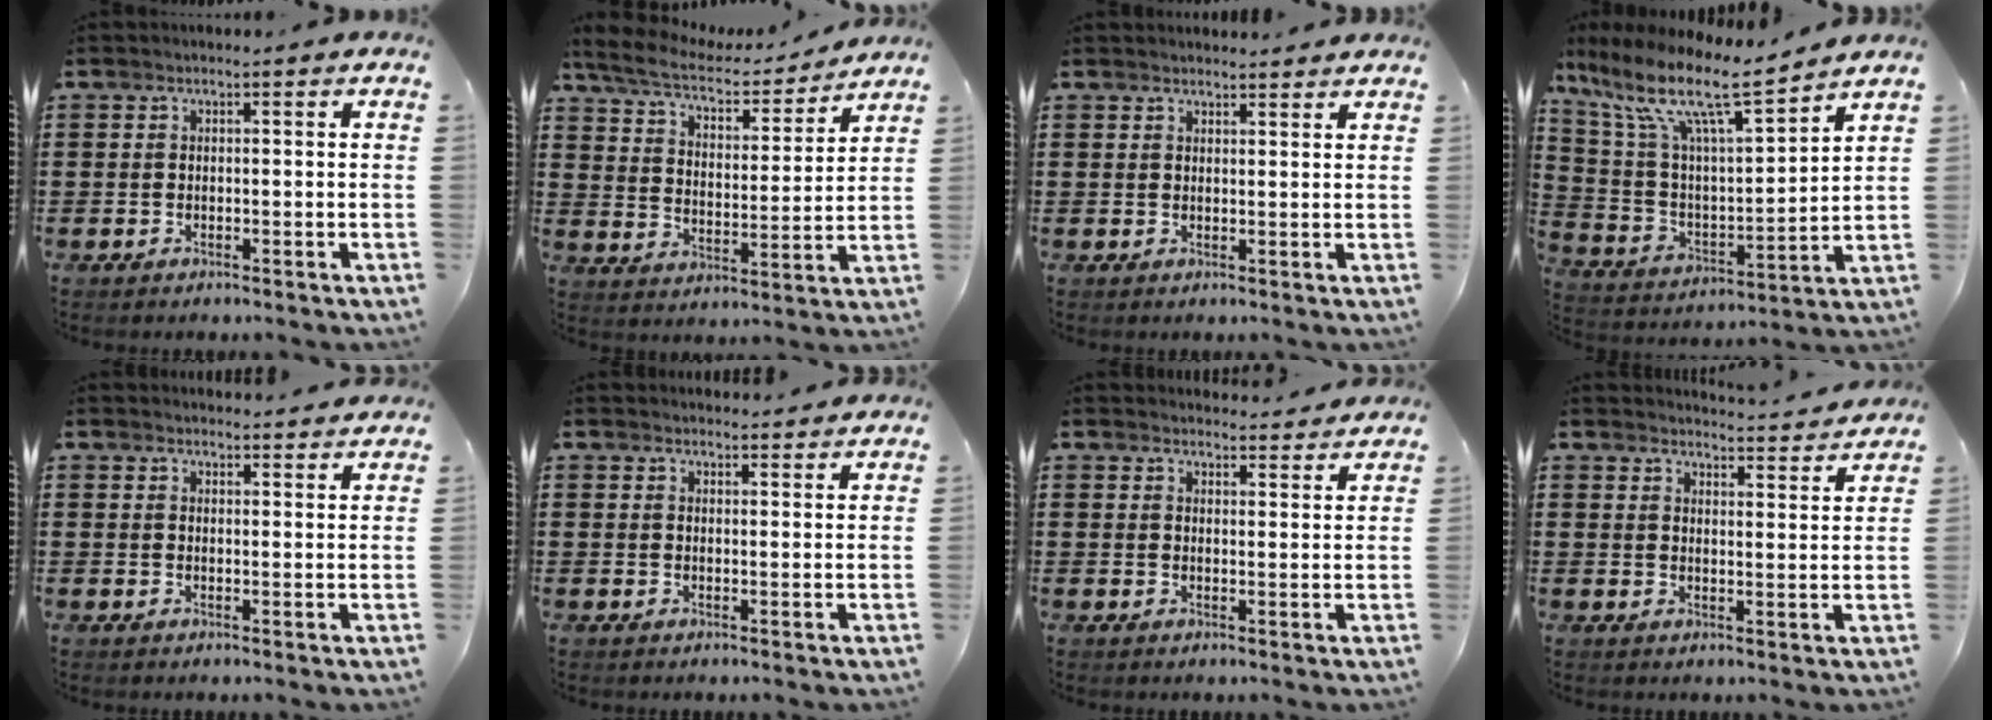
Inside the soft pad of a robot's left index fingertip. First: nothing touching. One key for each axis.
{"total": 6.7, "fx": 5.8, "fy": 1.5, "fz": 2.9, "tx": -0.083, "ty": -0.031, "tz": 0.098}
{"total": 1.8, "fx": 1.8, "fy": 0.2, "fz": 0.1, "tx": -0.004, "ty": 0.001, "tz": 0.035}
{"total": 12.4, "fx": 8.9, "fy": 1.8, "fz": 8.5, "tx": -0.201, "ty": -0.053, "tz": 0.145}
{"total": 2.4, "fx": 2.4, "fy": 0.0, "fz": 0.1, "tx": -0.009, "ty": -0.006, "tz": 0.048}
{"total": 2.4, "fx": 2.4, "fy": 0.1, "fz": 0.0, "tx": -0.005, "ty": -0.006, "tz": 0.047}
{"total": 3.2, "fx": 3.2, "fy": 0.1, "fz": 0.1, "tx": -0.004, "ty": -0.017, "tz": 0.059}
{"total": 3.7, "fx": 3.7, "fy": -0.4, "fz": 0.2, "tx": -0.010, "ty": -0.028, "tz": 0.062}